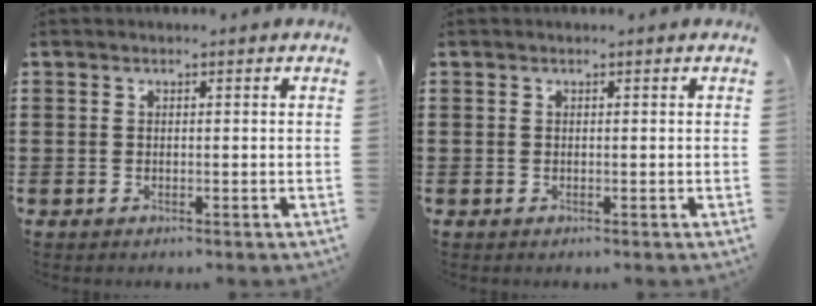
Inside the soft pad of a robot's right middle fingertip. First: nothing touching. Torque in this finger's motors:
{"motor_torque": [-0.01, 0.01, 0.00, -0.01]}